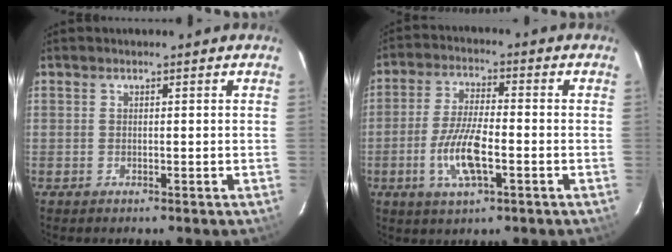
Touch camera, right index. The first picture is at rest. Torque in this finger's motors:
{"motor_torque": [1.95, -0.19, 1.03, 0.15]}